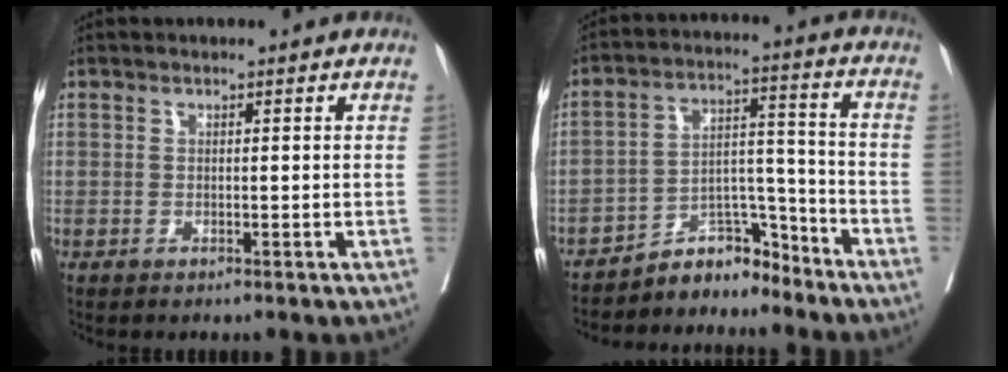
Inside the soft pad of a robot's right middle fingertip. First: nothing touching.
{"total": 6.8, "force": [-6.5, 1.8, 0.4], "torque": [0.002, 0.043, -0.111]}